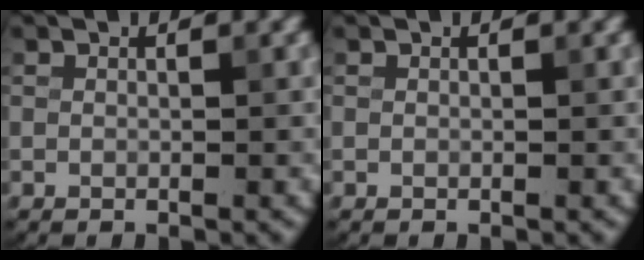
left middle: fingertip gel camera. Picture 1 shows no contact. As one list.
[{"total": 0.0}]